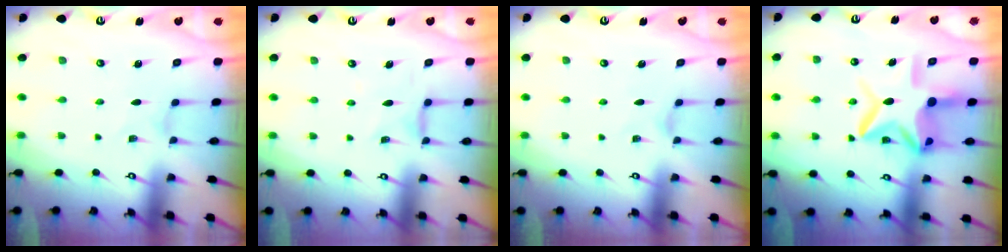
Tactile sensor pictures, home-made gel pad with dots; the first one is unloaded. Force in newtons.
{"total": 3.9, "press": 3.8, "slide": 0.7}
{"total": 0.8, "press": 0.8, "slide": 0.2}
{"total": 14.2, "press": 14.0, "slide": 2.0}